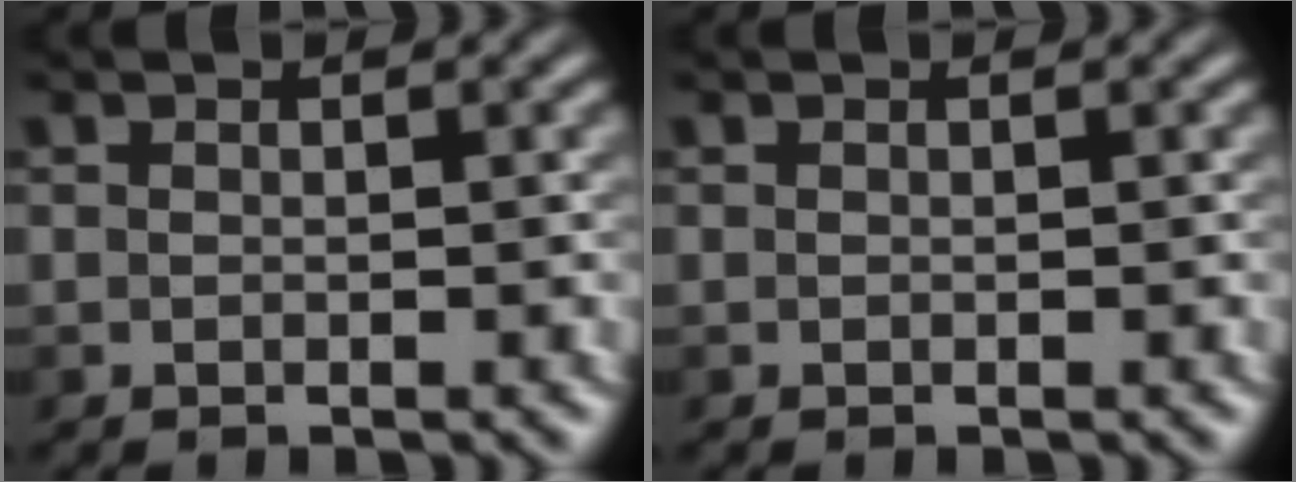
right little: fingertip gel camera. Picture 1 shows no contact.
{"total": 0.0}